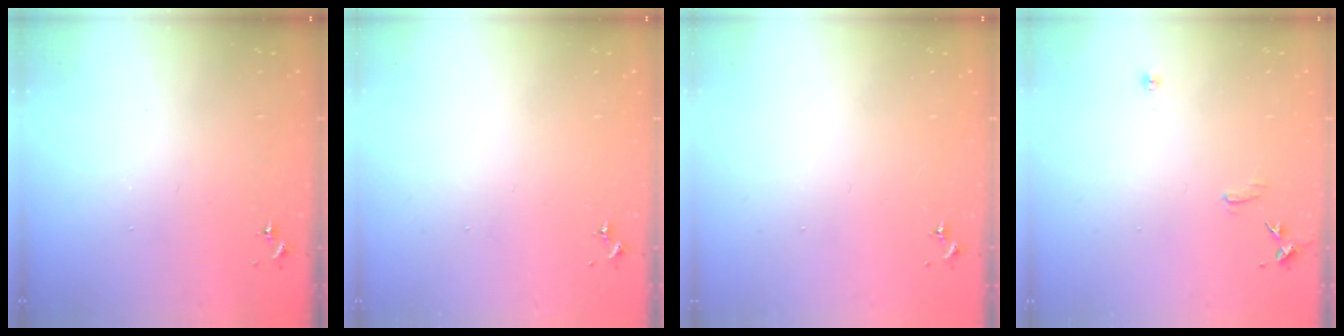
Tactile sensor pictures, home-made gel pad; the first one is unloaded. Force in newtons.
{"total": 0.0}
{"total": 0.0}
{"total": 7.5, "press": 7.5, "slide": 0.6}